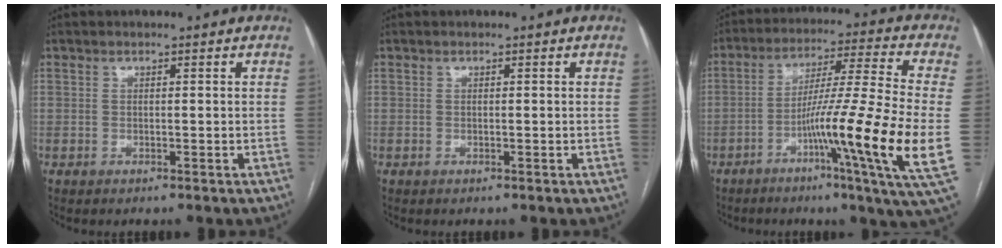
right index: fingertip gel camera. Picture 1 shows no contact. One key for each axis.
{"total": 0.0}
{"total": 18.9, "fx": -4.6, "fy": -1.7, "fz": 18.2, "tx": -0.284, "ty": -0.012, "tz": -0.082}